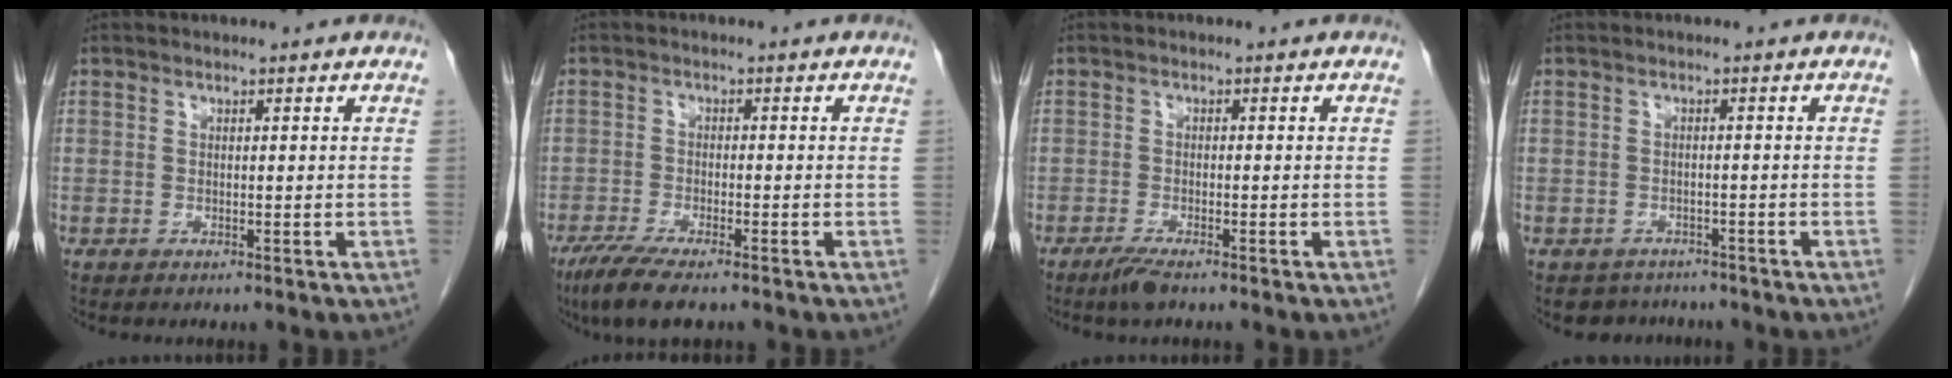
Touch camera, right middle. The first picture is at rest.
{"total": 7.0, "force": [-5.1, 1.1, 4.7], "torque": [-0.081, -0.017, -0.085]}
{"total": 2.5, "force": [-1.9, 0.2, 1.6], "torque": [-0.039, -0.006, -0.039]}
{"total": 4.1, "force": [-3.5, 2.1, 0.0], "torque": [0.000, 0.007, -0.049]}